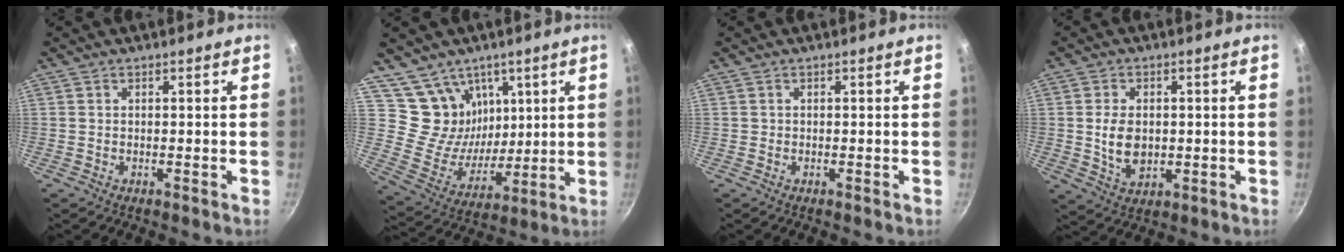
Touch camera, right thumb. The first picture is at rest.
{"total": 12.8, "force": [6.6, 10.1, 4.2], "torque": [-0.029, -0.060, 0.128]}
{"total": 0.0}
{"total": 7.2, "force": [0.1, 4.8, 5.3], "torque": [-0.088, -0.008, 0.007]}